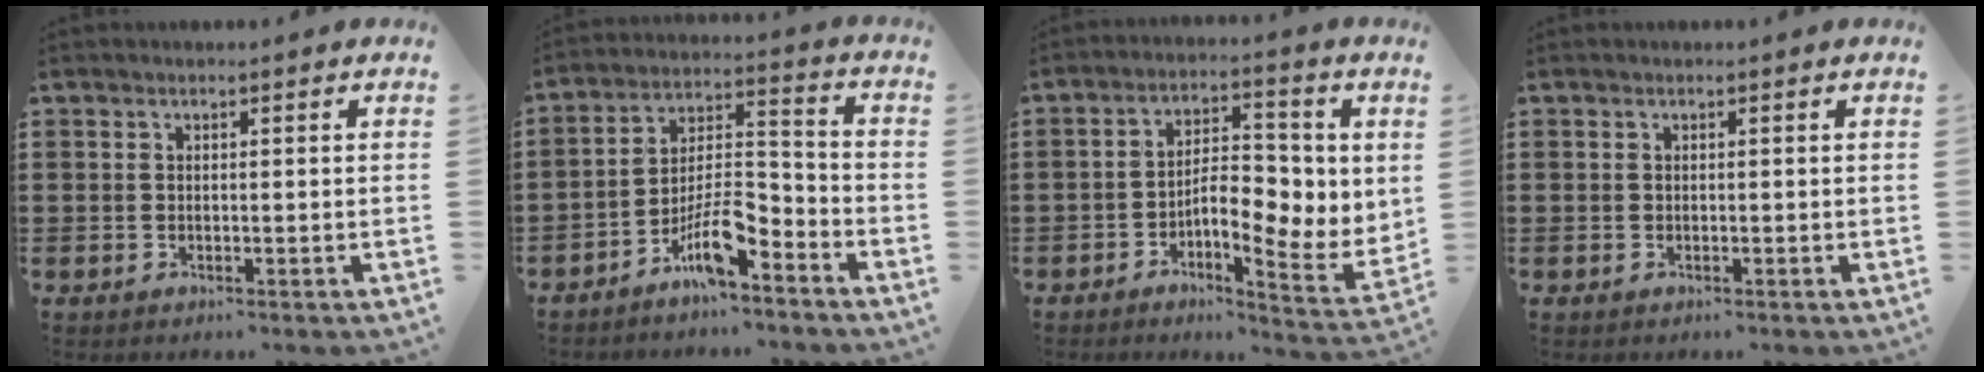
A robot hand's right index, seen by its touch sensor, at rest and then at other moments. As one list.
[{"total": 8.4, "force": [-6.0, 2.2, 5.5], "torque": [-0.113, 0.001, -0.115]}, {"total": 7.2, "force": [-0.3, 3.4, 6.4], "torque": [-0.099, -0.015, -0.014]}, {"total": 0.0}]